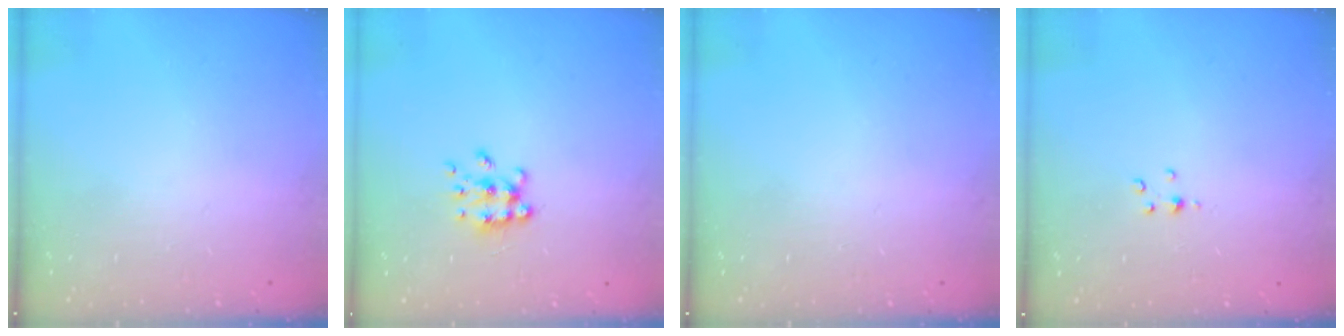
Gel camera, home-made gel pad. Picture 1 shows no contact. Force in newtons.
{"total": 7.8, "press": 7.8, "slide": 0.8}
{"total": 0.0}
{"total": 2.2, "press": 2.2, "slide": 0.4}